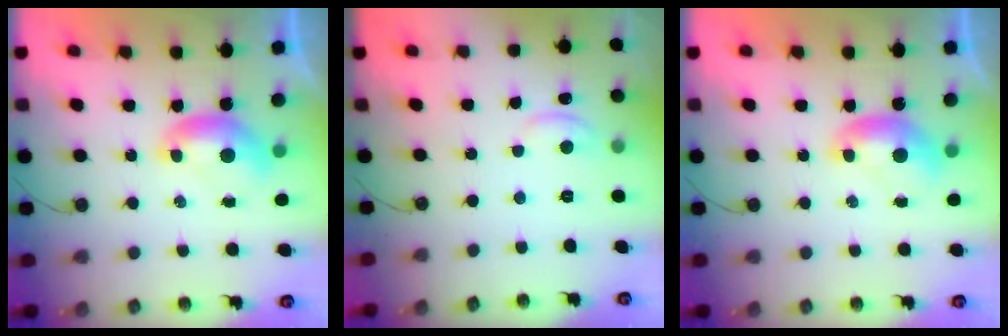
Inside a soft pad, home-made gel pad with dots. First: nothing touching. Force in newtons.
{"total": 1.9, "press": 1.9, "slide": 0.1}
{"total": 0.0}